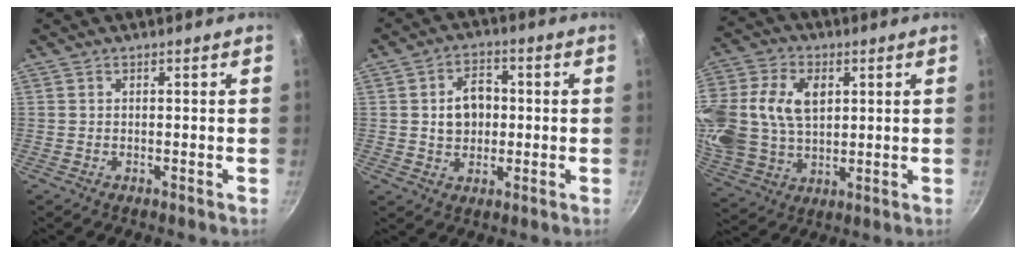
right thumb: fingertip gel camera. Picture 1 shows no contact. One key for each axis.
{"total": 7.7, "fx": 0.4, "fy": 5.9, "fz": 4.9, "tx": -0.053, "ty": 0.012, "tz": 0.005}
{"total": 22.1, "fx": 4.8, "fy": 15.5, "fz": 15.0, "tx": -0.338, "ty": 0.018, "tz": 0.095}